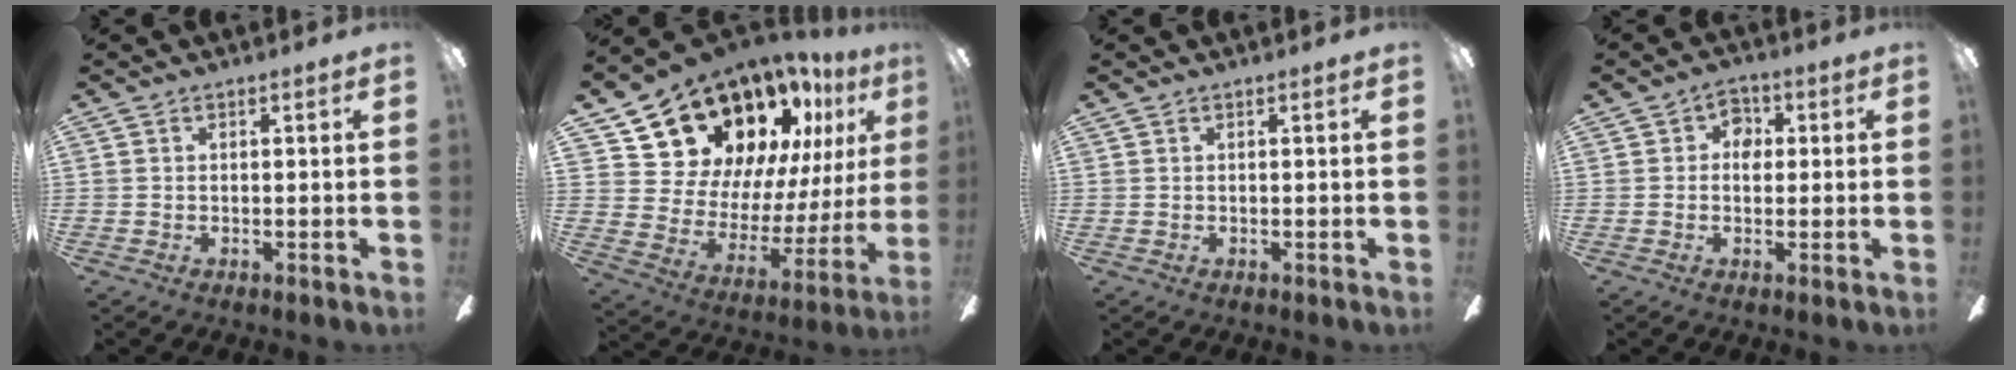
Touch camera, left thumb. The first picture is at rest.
{"total": 20.7, "force": [15.8, 11.2, 7.3], "torque": [-0.122, -0.118, 0.302]}
{"total": 0.0}
{"total": 4.6, "force": [0.2, 3.6, 2.7], "torque": [-0.029, 0.005, 0.000]}